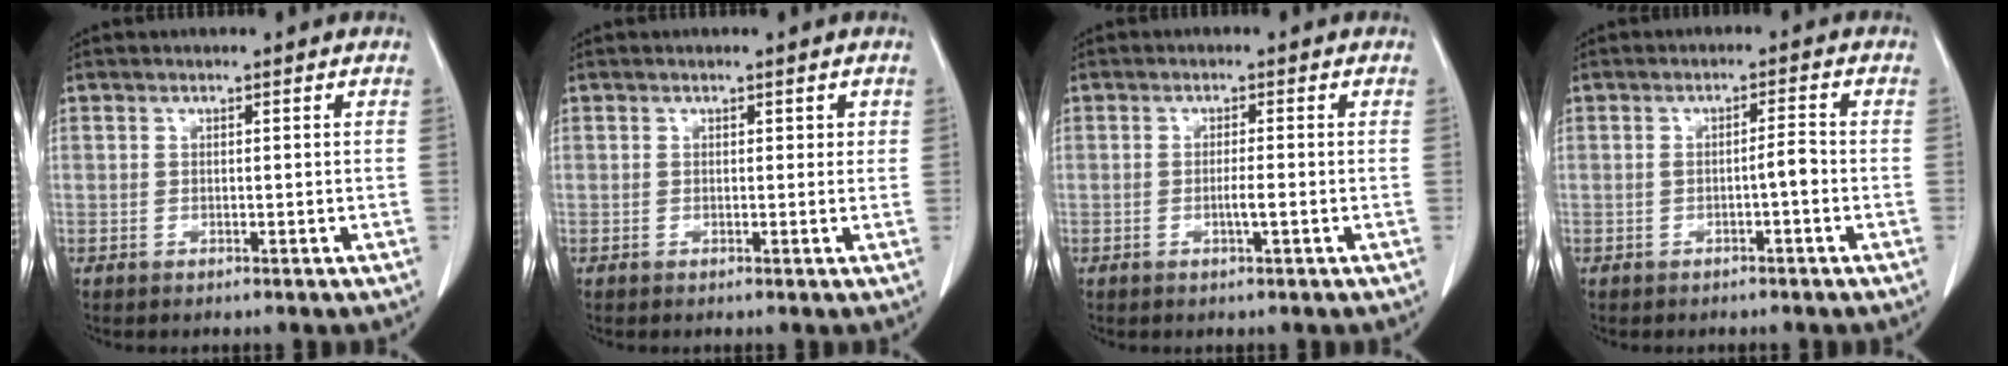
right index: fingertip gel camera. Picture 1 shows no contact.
{"total": 1.1, "force": [0.5, 0.8, 0.6], "torque": [0.001, 0.005, 0.005]}
{"total": 1.8, "force": [-0.5, -0.1, 1.7], "torque": [-0.033, 0.000, -0.007]}
{"total": 2.2, "force": [-0.7, 0.1, 2.0], "torque": [-0.029, 0.005, -0.012]}